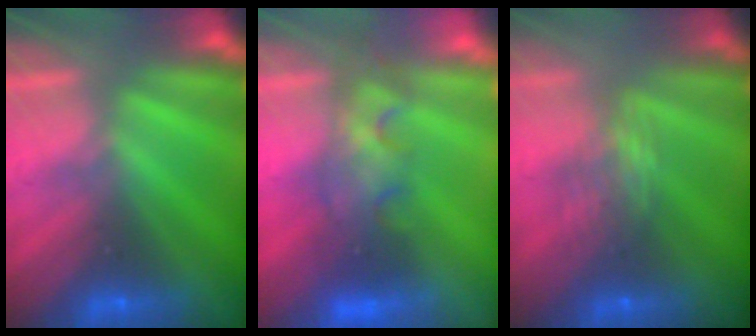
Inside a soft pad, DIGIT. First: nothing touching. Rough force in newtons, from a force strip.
{"total": 3.8}
{"total": 7.2}